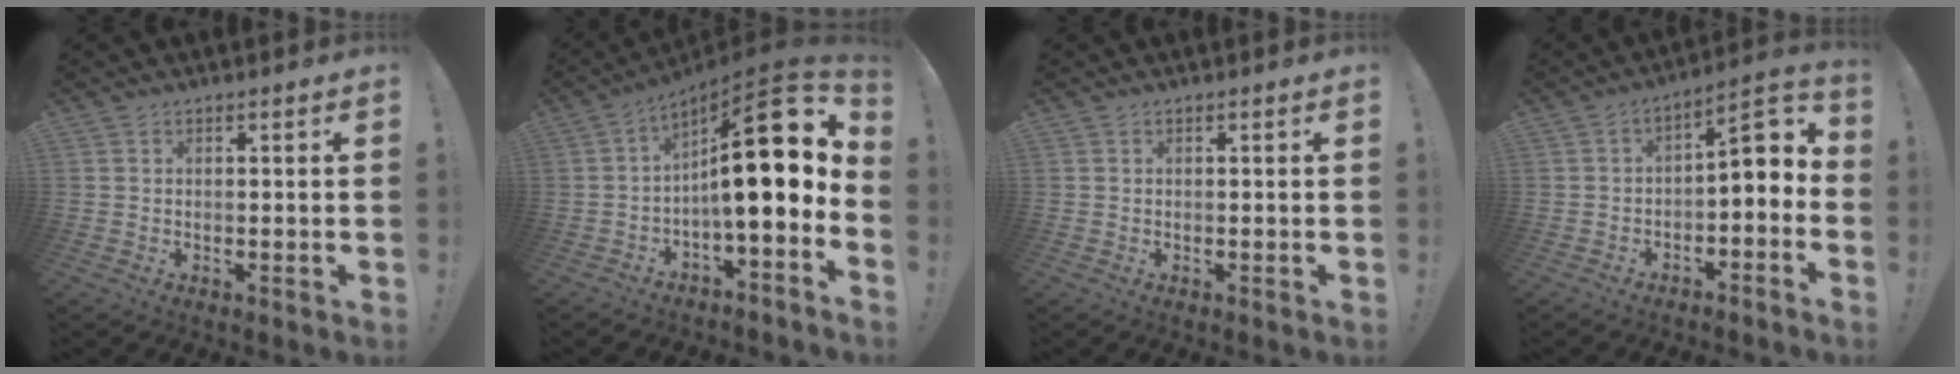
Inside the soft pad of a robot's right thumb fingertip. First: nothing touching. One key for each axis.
{"total": 20.8, "fx": 3.3, "fy": 5.5, "fz": 19.8, "tx": -0.308, "ty": -0.017, "tz": 0.051}
{"total": 0.0}
{"total": 7.7, "fx": -0.1, "fy": 3.2, "fz": 7.0, "tx": -0.092, "ty": -0.006, "tz": -0.006}